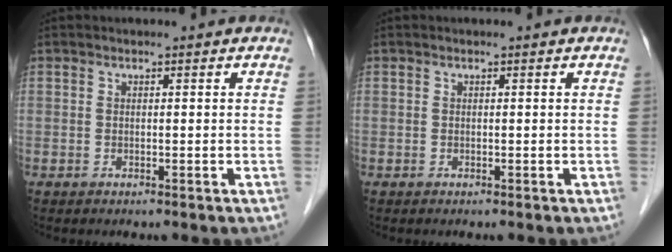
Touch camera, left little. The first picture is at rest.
{"total": 0.0}